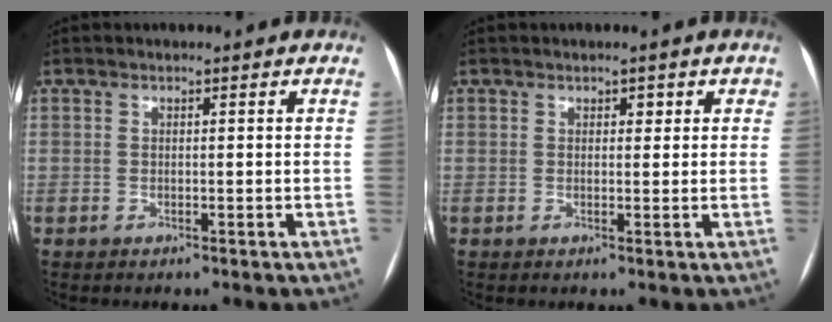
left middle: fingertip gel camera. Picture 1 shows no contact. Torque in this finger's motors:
{"motor_torque": [-0.04, 0.03, -0.03, 0.00]}